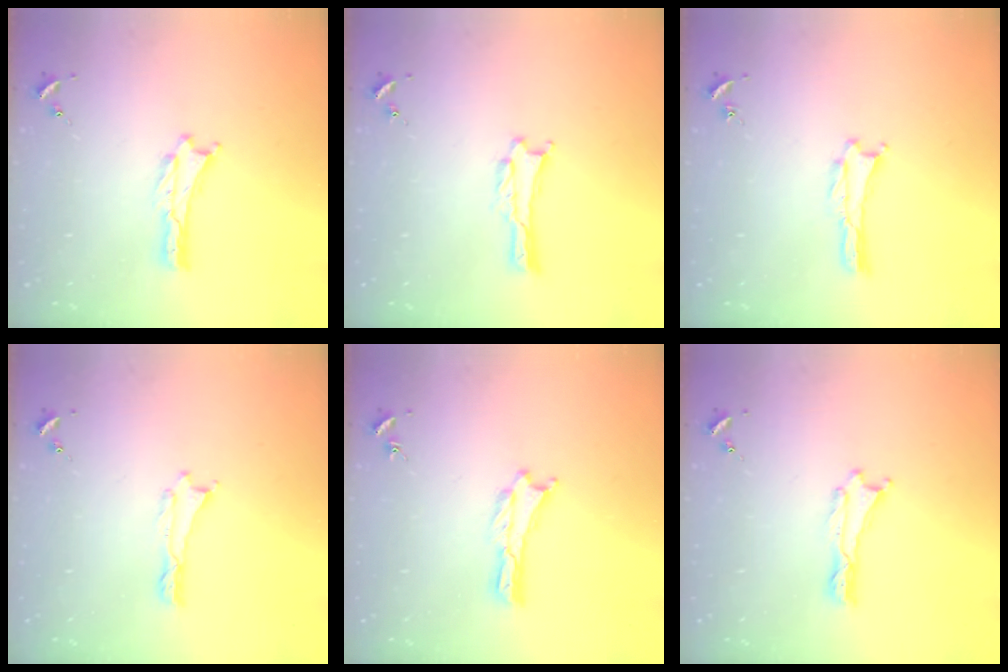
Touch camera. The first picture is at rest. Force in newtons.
{"total": 0.6, "press": 0.6, "slide": 0.1}
{"total": 0.0}
{"total": 0.0}
{"total": 0.0}
{"total": 0.0}